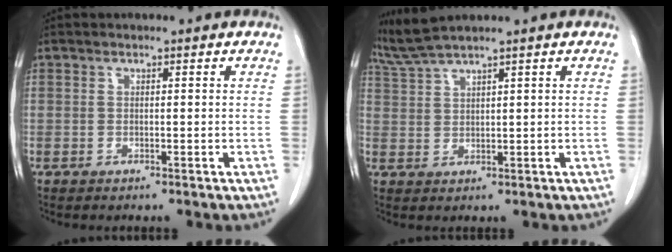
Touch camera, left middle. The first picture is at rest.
{"total": 4.0, "force": [3.5, -1.3, 1.2], "torque": [-0.041, 0.006, 0.083]}